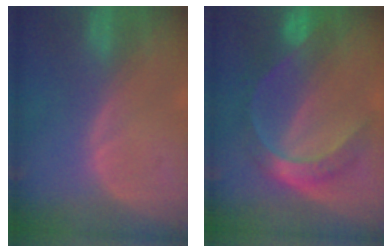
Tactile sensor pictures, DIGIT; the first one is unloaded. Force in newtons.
{"total": 7.4, "press": 7.3, "slide": 0.6}